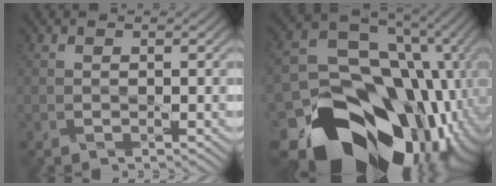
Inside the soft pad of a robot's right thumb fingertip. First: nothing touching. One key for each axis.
{"total": 21.5, "fx": -8.4, "fy": 16.5, "fz": 10.9, "tx": -0.239, "ty": -0.057, "tz": -0.121}